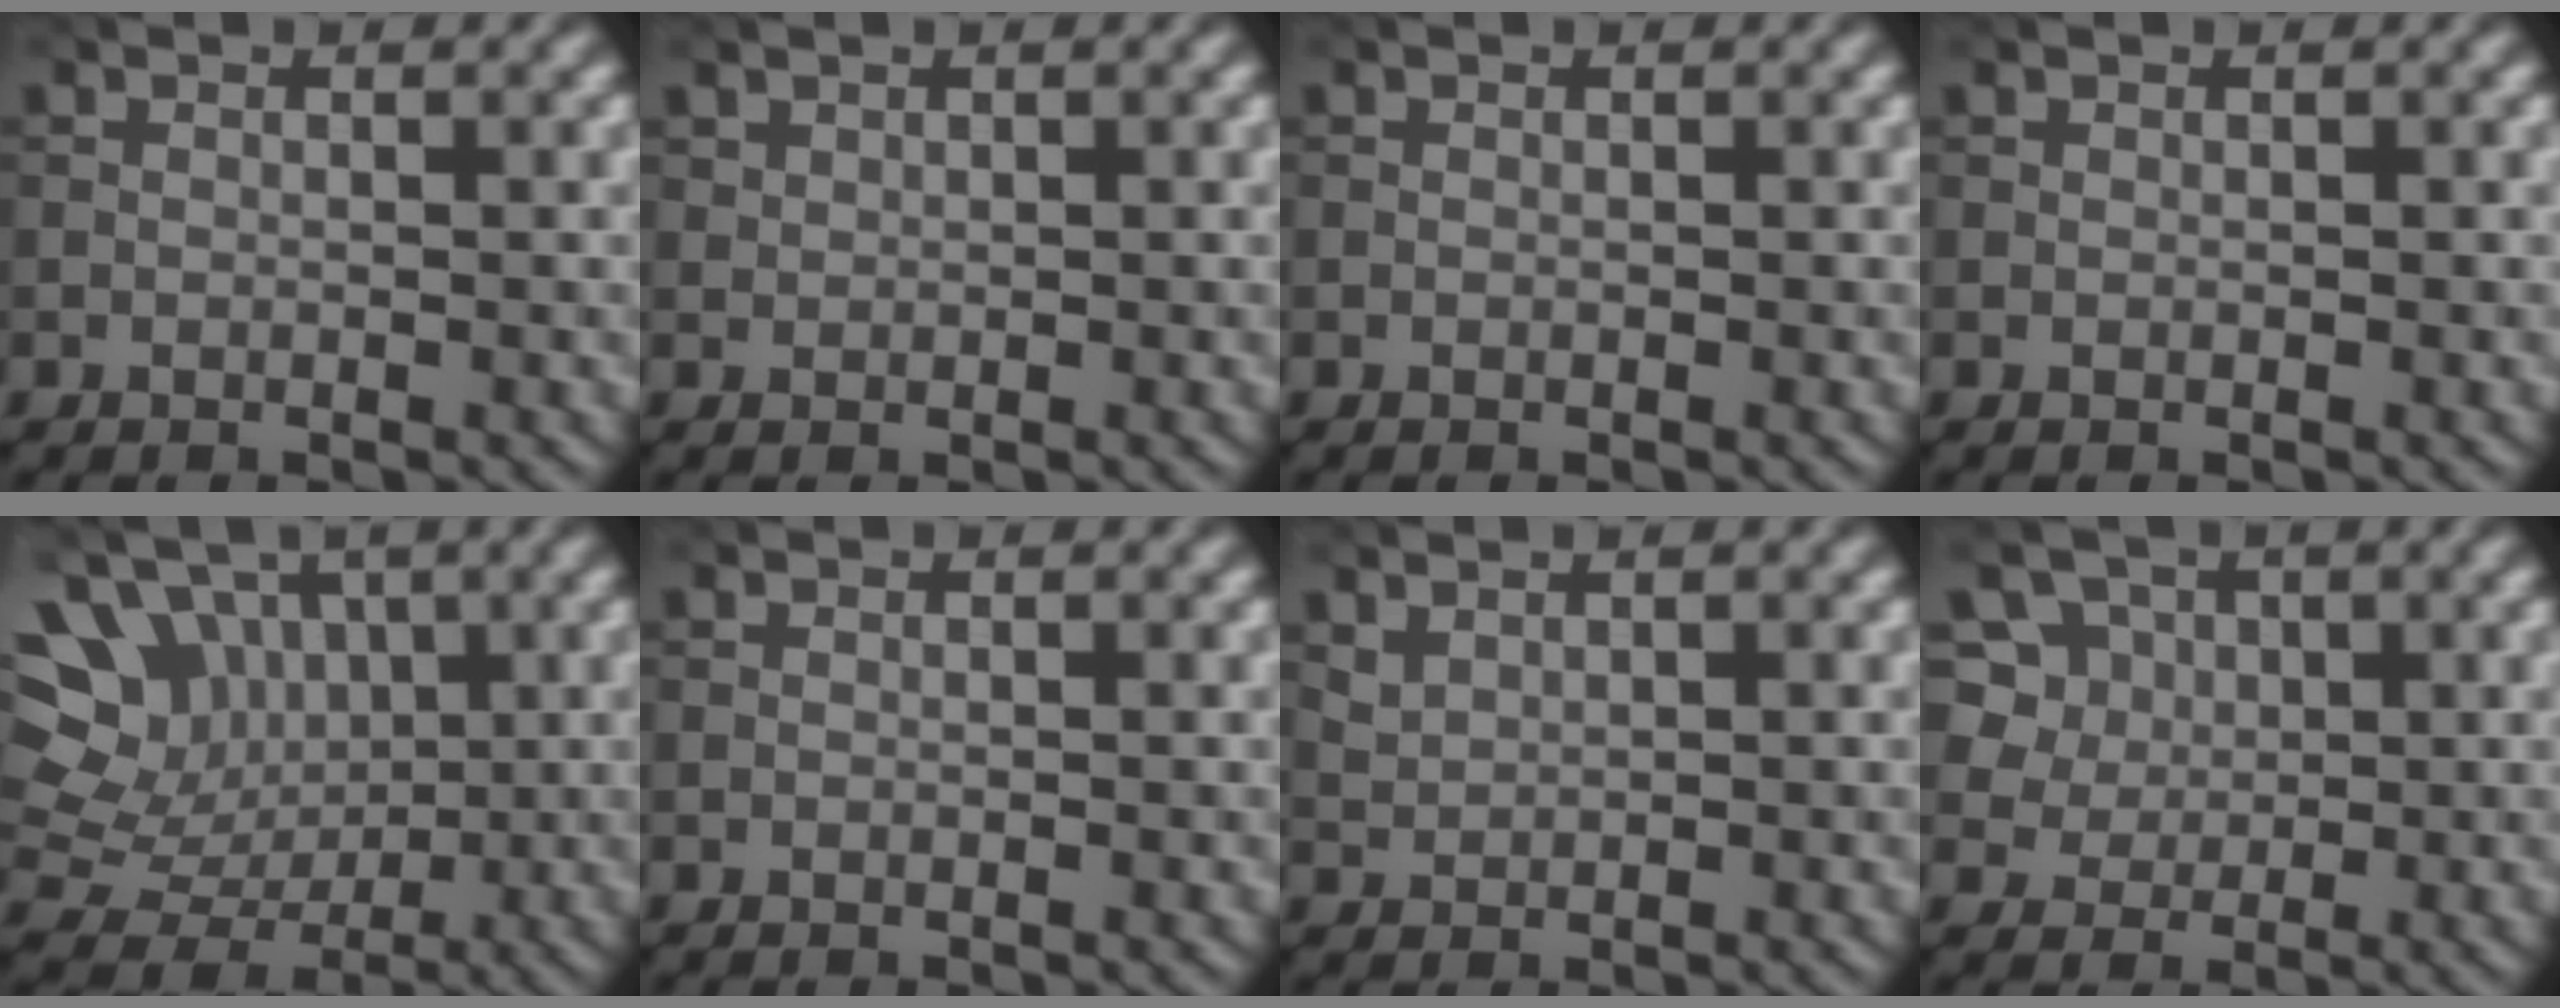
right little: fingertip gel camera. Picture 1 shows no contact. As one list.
[{"total": 0.8, "force": [0.6, 0.5, 0.1], "torque": [-0.001, -0.003, 0.016]}, {"total": 0.0}, {"total": 0.0}, {"total": 9.8, "force": [2.5, 8.5, 4.2], "torque": [-0.102, 0.028, 0.020]}, {"total": 0.0}, {"total": 1.1, "force": [0.9, 0.6, 0.4], "torque": [-0.012, -0.001, 0.023]}, {"total": 8.7, "force": [3.8, 7.0, 3.5], "torque": [-0.071, 0.017, 0.047]}]